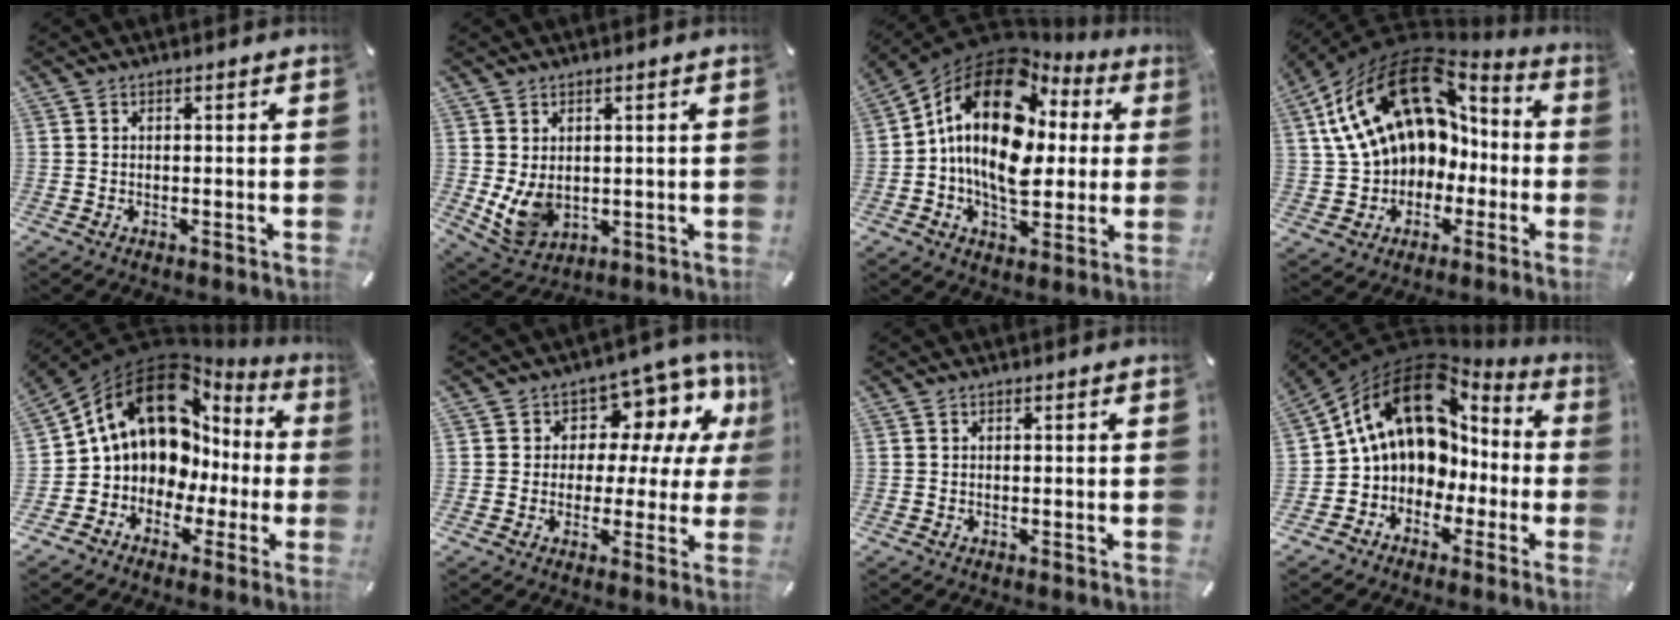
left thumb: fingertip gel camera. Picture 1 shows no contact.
{"total": 7.5, "force": [1.1, 6.1, 4.2], "torque": [-0.094, -0.010, 0.023]}
{"total": 20.0, "force": [2.7, 13.6, 14.3], "torque": [-0.286, -0.010, 0.039]}
{"total": 21.3, "force": [6.3, 15.4, 13.2], "torque": [-0.243, -0.026, 0.117]}
{"total": 15.9, "force": [5.9, 12.4, 8.0], "torque": [-0.153, -0.044, 0.111]}
{"total": 9.4, "force": [4.1, 7.1, 4.4], "torque": [-0.061, -0.033, 0.076]}
{"total": 0.0}
{"total": 16.6, "force": [4.6, 13.0, 9.3], "torque": [-0.178, -0.023, 0.083]}